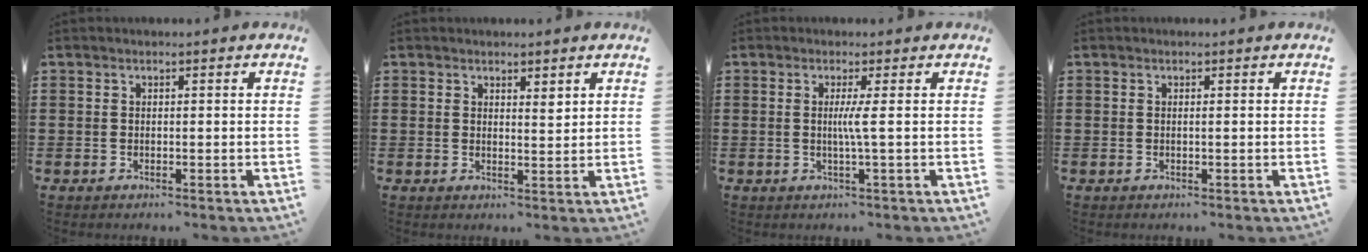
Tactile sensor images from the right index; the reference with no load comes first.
{"total": 1.9, "force": [1.6, 0.6, 0.8], "torque": [-0.010, 0.000, 0.028]}
{"total": 2.7, "force": [0.0, -0.8, 2.6], "torque": [-0.049, -0.009, -0.005]}
{"total": 0.0}